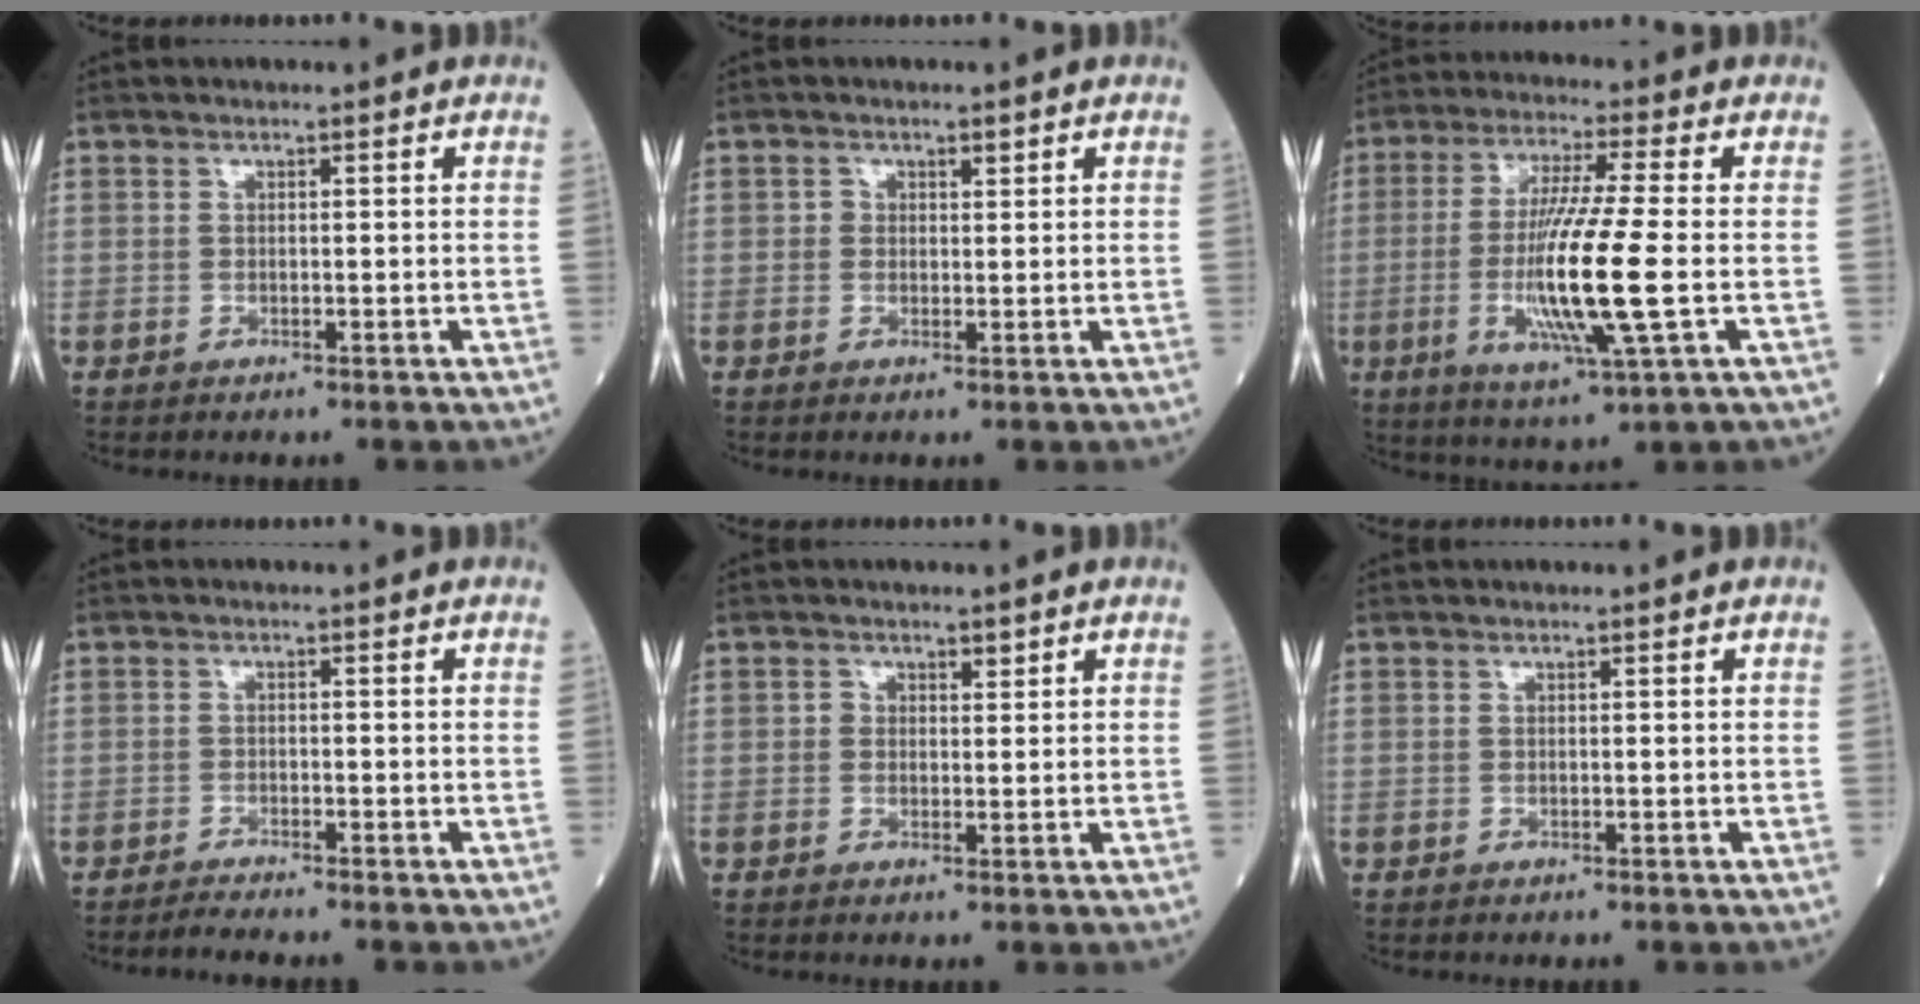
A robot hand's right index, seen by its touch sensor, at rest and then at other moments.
{"total": 1.2, "force": [0.6, 0.9, 0.5], "torque": [-0.003, 0.001, 0.007]}
{"total": 13.8, "force": [-2.2, -0.2, 13.6], "torque": [-0.271, -0.017, -0.046]}
{"total": 2.4, "force": [-2.3, -0.8, 0.4], "torque": [-0.016, -0.010, -0.043]}
{"total": 1.4, "force": [0.7, 1.1, 0.5], "torque": [-0.002, 0.002, 0.008]}
{"total": 0.0}